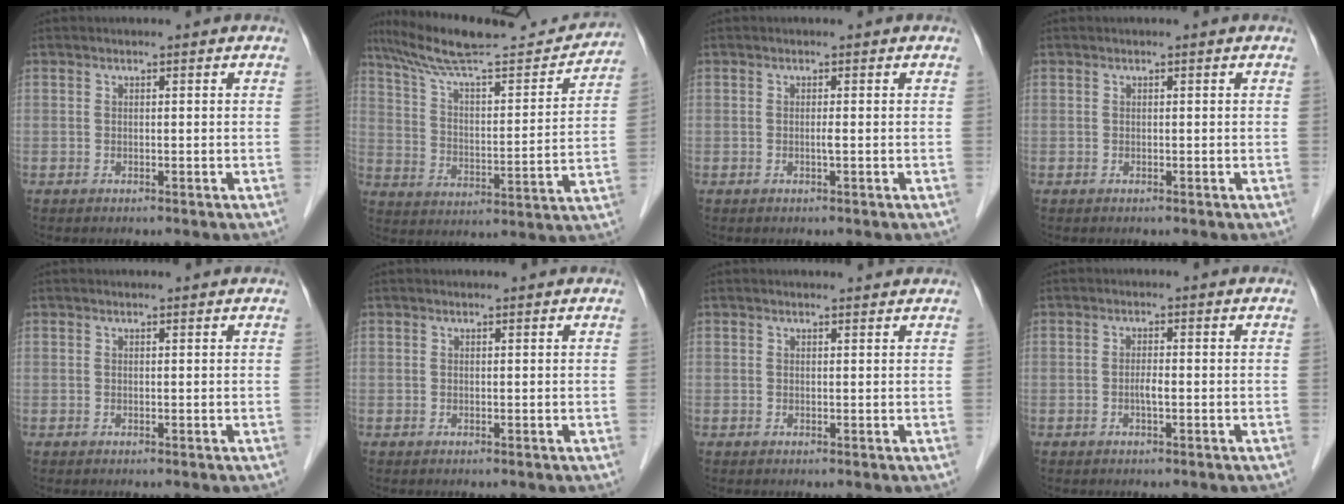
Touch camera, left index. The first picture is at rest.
{"total": 20.9, "force": [19.3, 2.0, 7.8], "torque": [-0.133, -0.008, 0.291]}
{"total": 0.5, "force": [-0.1, -0.1, 0.5], "torque": [-0.009, 0.000, -0.004]}
{"total": 0.0}
{"total": 1.0, "force": [1.0, 0.1, 0.2], "torque": [-0.009, 0.007, 0.015]}
{"total": 0.8, "force": [0.7, 0.1, 0.2], "torque": [-0.008, 0.007, 0.013]}
{"total": 2.5, "force": [2.4, 0.3, 0.4], "torque": [-0.012, 0.008, 0.029]}
{"total": 1.4, "force": [-0.4, 0.2, 1.3], "torque": [-0.026, 0.000, -0.007]}